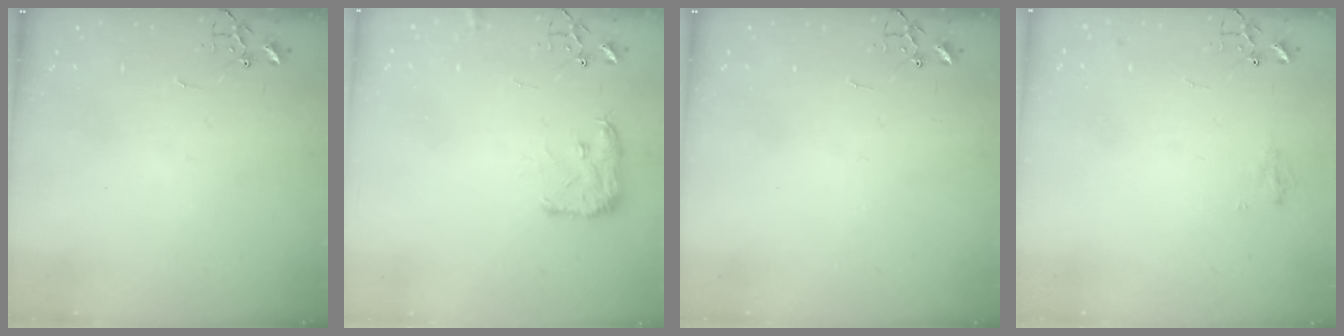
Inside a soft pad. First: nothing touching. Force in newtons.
{"total": 8.9, "press": 8.8, "slide": 0.6}
{"total": 0.0}
{"total": 5.8, "press": 5.7, "slide": 0.7}